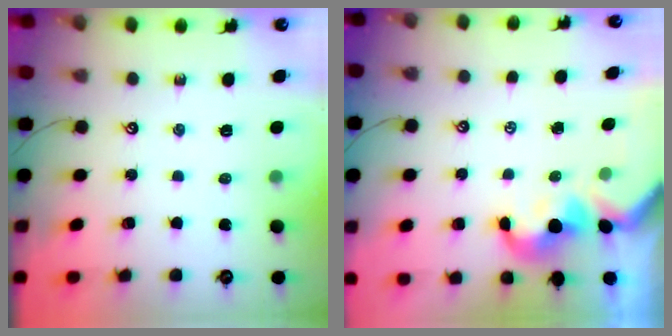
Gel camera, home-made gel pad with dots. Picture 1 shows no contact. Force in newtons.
{"total": 0.8, "press": 0.6, "slide": 0.4}